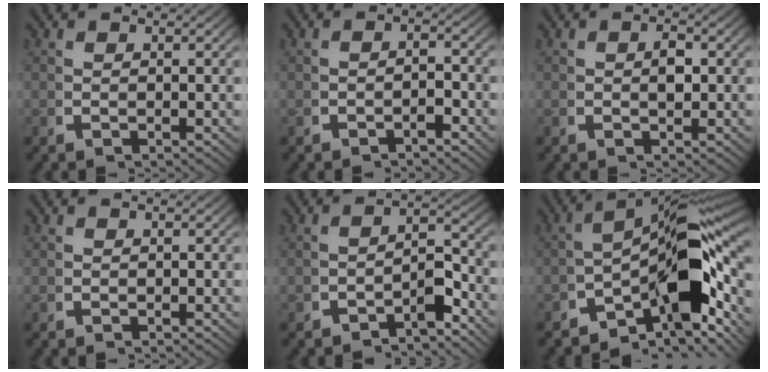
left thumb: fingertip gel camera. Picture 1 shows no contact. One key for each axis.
{"total": 1.4, "fx": -1.3, "fy": 0.2, "fz": 0.4, "tx": 0.003, "ty": -0.001, "tz": -0.024}
{"total": 1.4, "fx": 0.0, "fy": 0.9, "fz": 1.1, "tx": -0.014, "ty": -0.002, "tz": 0.002}
{"total": 0.0}
{"total": 3.2, "fx": -2.0, "fy": 1.0, "fz": 2.3, "tx": -0.023, "ty": -0.008, "tz": -0.030}
{"total": 15.3, "fx": -2.6, "fy": 8.3, "fz": 12.5, "tx": -0.186, "ty": -0.044, "tz": -0.033}